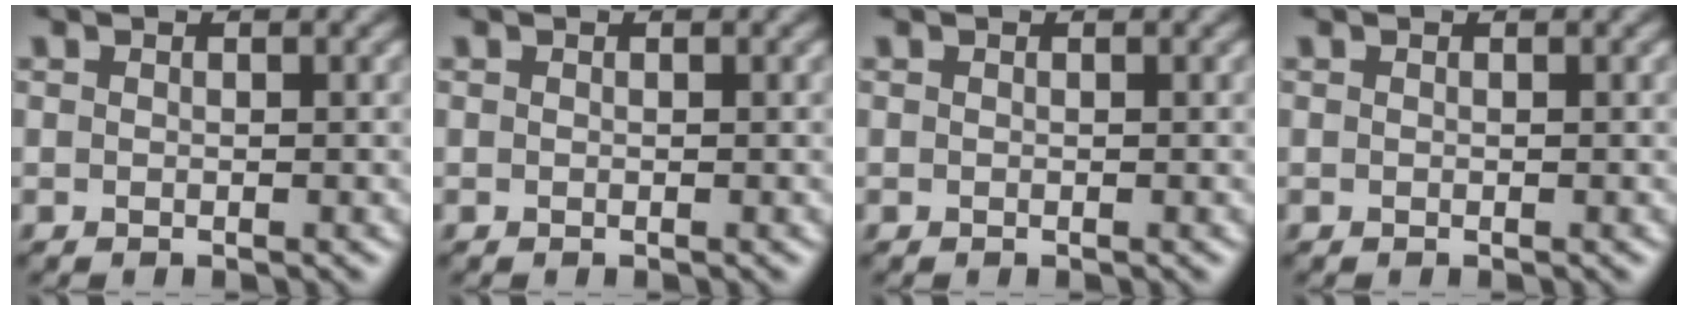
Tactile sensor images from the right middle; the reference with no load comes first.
{"total": 0.0}
{"total": 0.0}
{"total": 0.0}